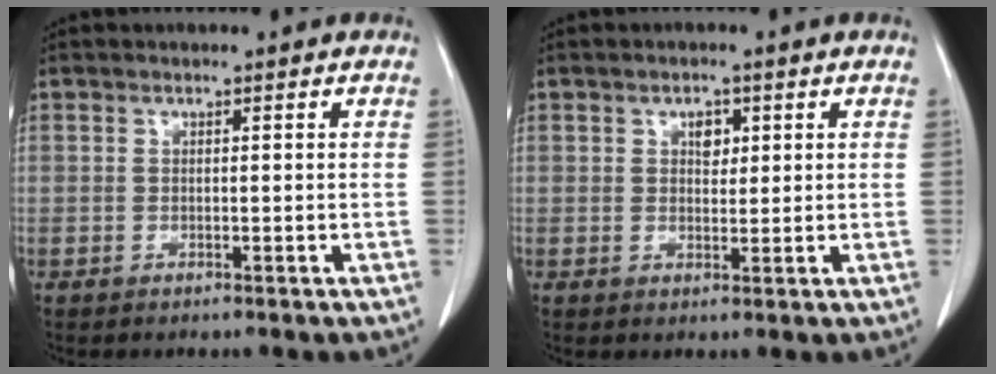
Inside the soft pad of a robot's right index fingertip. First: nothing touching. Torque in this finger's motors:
{"motor_torque": [0.02, 0.00, -0.02, 0.00]}